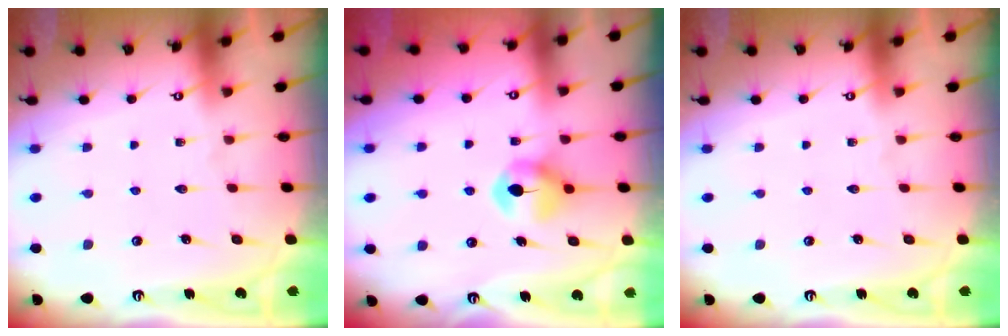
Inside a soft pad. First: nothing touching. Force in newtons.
{"total": 7.3, "press": 7.3, "slide": 0.4}
{"total": 0.0}